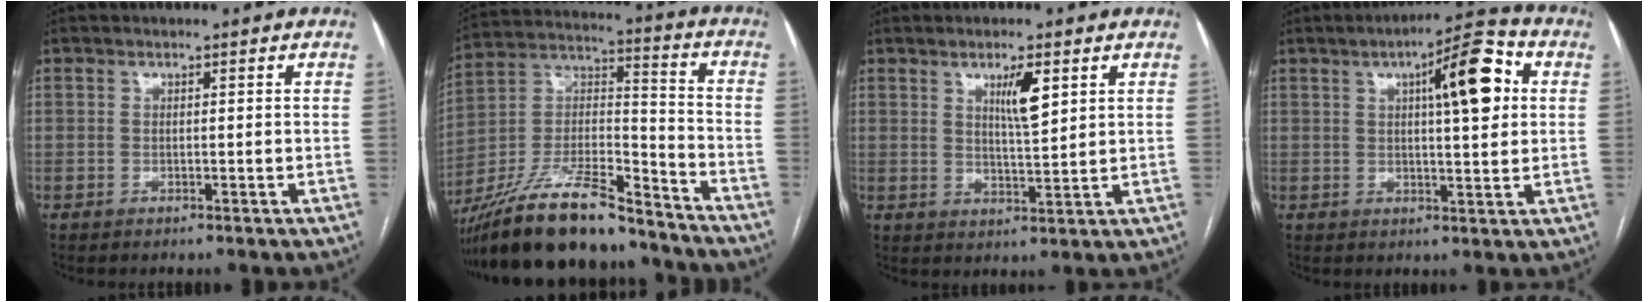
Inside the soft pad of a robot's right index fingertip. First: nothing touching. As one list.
[{"total": 21.8, "force": [-18.3, 4.3, 11.0], "torque": [-0.229, 0.006, -0.325]}, {"total": 5.0, "force": [2.3, 0.7, 4.4], "torque": [-0.076, -0.004, 0.042]}, {"total": 11.2, "force": [3.2, 2.1, 10.5], "torque": [-0.155, 0.021, 0.044]}]